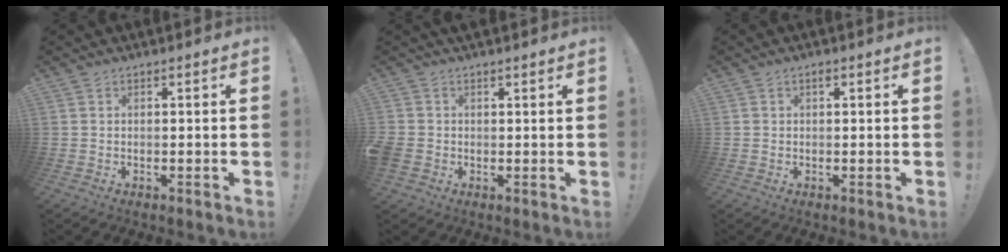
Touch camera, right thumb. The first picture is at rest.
{"total": 3.4, "force": [0.9, 3.0, 1.2], "torque": [-0.027, -0.003, 0.020]}
{"total": 0.8, "force": [0.5, 0.5, 0.3], "torque": [0.003, -0.001, 0.008]}